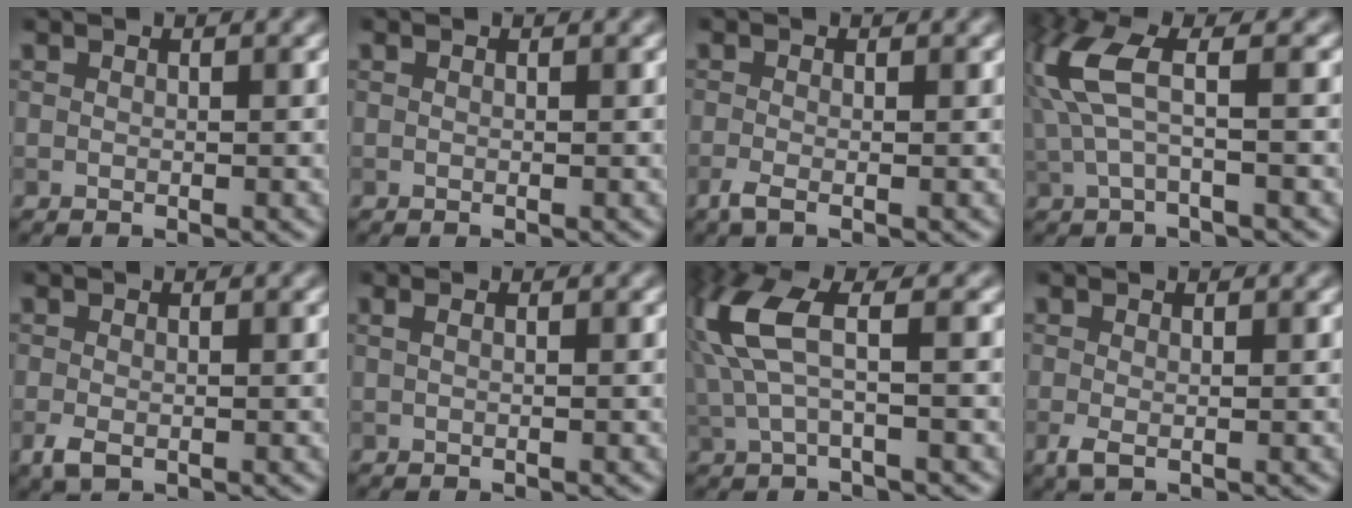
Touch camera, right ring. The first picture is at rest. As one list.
[{"total": 0.0}, {"total": 1.4, "force": [-0.8, 0.4, 1.1], "torque": [-0.026, -0.006, -0.019]}, {"total": 4.9, "force": [1.0, 1.3, 4.6], "torque": [-0.119, 0.012, 0.016]}, {"total": 1.7, "force": [-0.7, 1.0, 1.2], "torque": [-0.028, -0.004, -0.013]}, {"total": 0.8, "force": [0.3, 0.3, 0.7], "torque": [-0.014, -0.002, -0.001]}, {"total": 5.7, "force": [1.1, 1.7, 5.3], "torque": [-0.140, 0.014, 0.020]}, {"total": 1.3, "force": [-0.5, 0.6, 1.1], "torque": [-0.025, -0.005, -0.009]}]